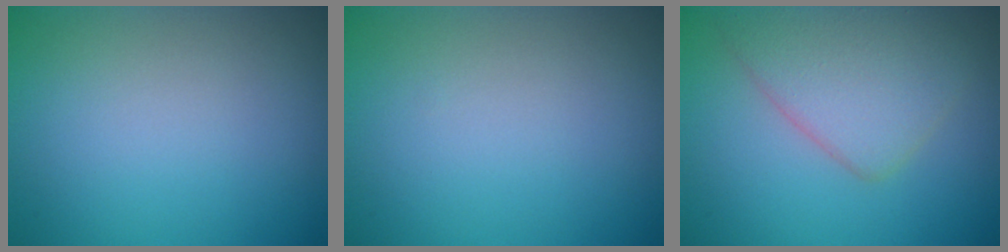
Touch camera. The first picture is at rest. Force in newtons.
{"total": 0.0}
{"total": 4.8, "press": 4.8, "slide": 0.2}